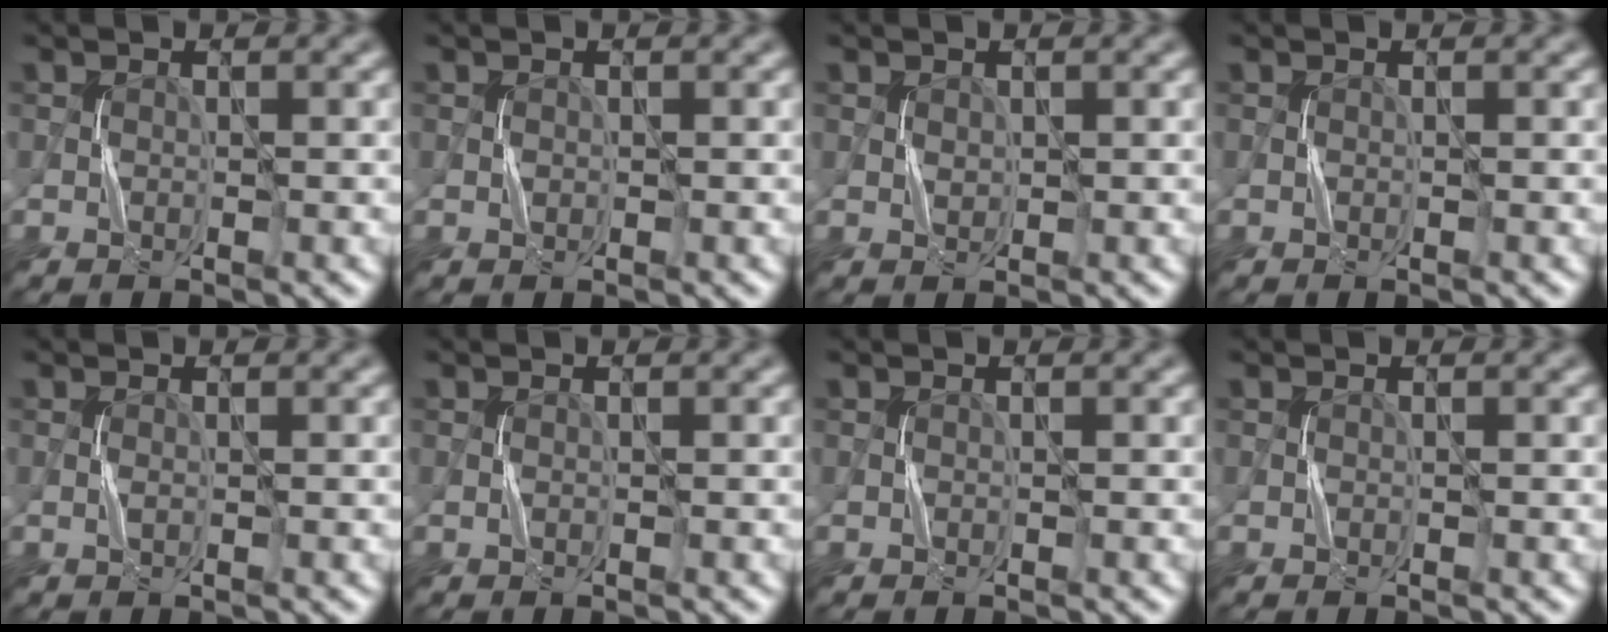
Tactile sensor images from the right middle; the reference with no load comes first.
{"total": 0.0}
{"total": 0.6, "force": [0.4, 0.4, 0.1], "torque": [-0.007, -0.002, 0.012]}
{"total": 0.0}
{"total": 0.0}
{"total": 0.0}
{"total": 0.0}
{"total": 0.0}